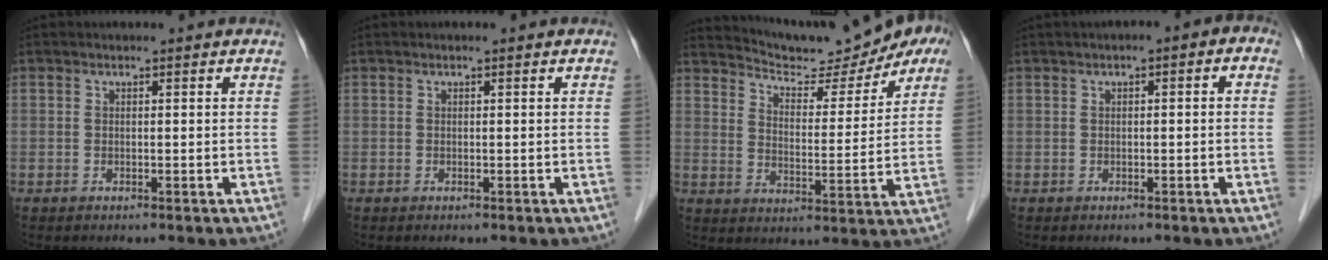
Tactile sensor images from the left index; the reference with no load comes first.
{"total": 0.0}
{"total": 15.1, "force": [13.8, 3.1, 5.4], "torque": [-0.077, -0.004, 0.186]}
{"total": 2.7, "force": [0.4, 0.9, 2.6], "torque": [-0.027, 0.021, 0.000]}